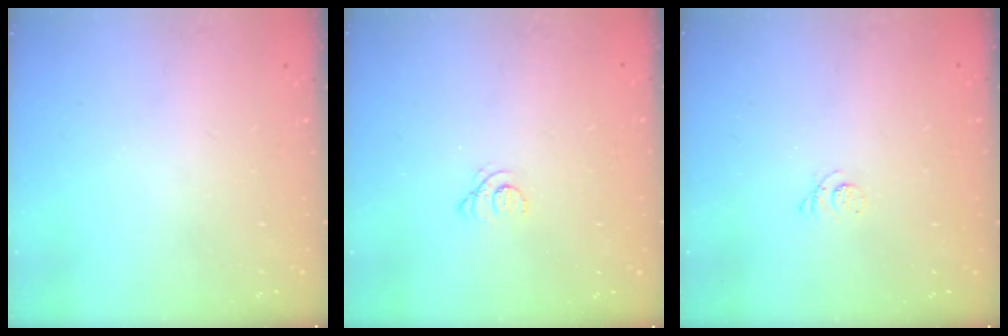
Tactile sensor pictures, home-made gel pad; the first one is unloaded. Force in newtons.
{"total": 1.4, "press": 1.4, "slide": 0.2}
{"total": 2.3, "press": 2.3, "slide": 0.3}